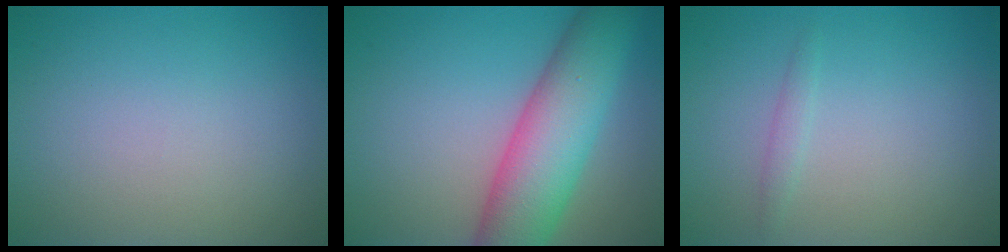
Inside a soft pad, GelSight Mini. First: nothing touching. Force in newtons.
{"total": 9.0, "press": 9.0, "slide": 0.2}
{"total": 0.9, "press": 0.9, "slide": 0.0}